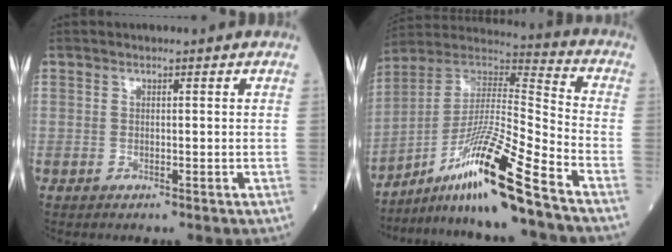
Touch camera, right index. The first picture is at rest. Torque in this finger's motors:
{"motor_torque": [1.12, -1.02, 0.34, 0.21]}